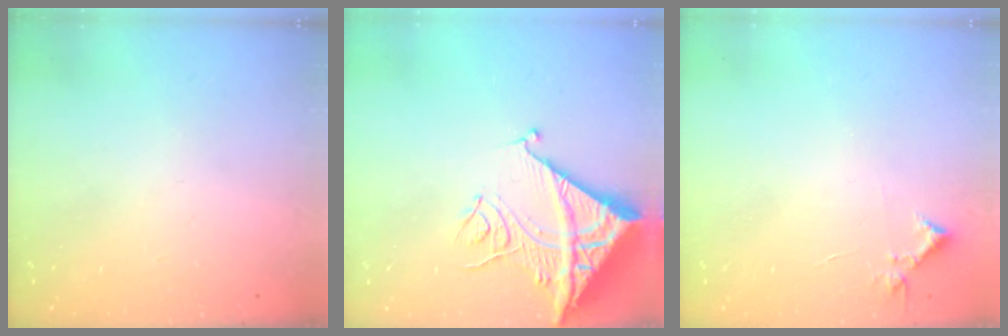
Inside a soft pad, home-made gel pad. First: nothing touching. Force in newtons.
{"total": 16.7, "press": 16.6, "slide": 1.8}
{"total": 4.4, "press": 4.4, "slide": 0.5}